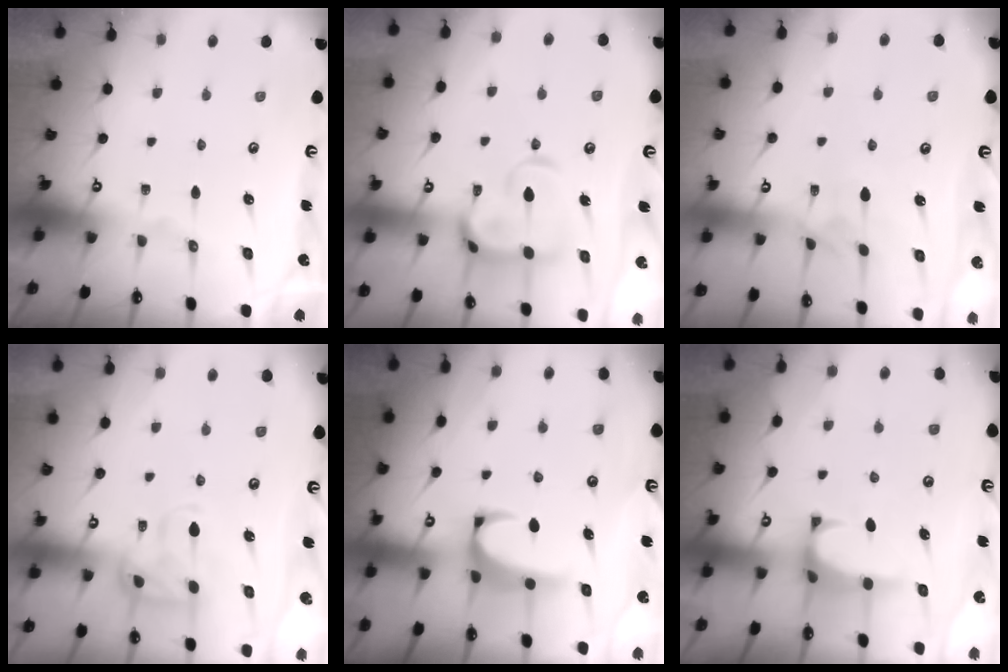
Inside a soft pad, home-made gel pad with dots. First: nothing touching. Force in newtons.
{"total": 7.3, "press": 7.2, "slide": 1.6}
{"total": 1.6, "press": 1.4, "slide": 0.8}
{"total": 5.1, "press": 4.8, "slide": 1.6}
{"total": 2.1, "press": 1.9, "slide": 0.9}
{"total": 1.3, "press": 1.2, "slide": 0.6}